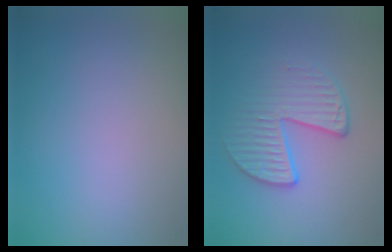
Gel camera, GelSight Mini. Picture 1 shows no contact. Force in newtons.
{"total": 3.5, "press": 2.9, "slide": 2.0}